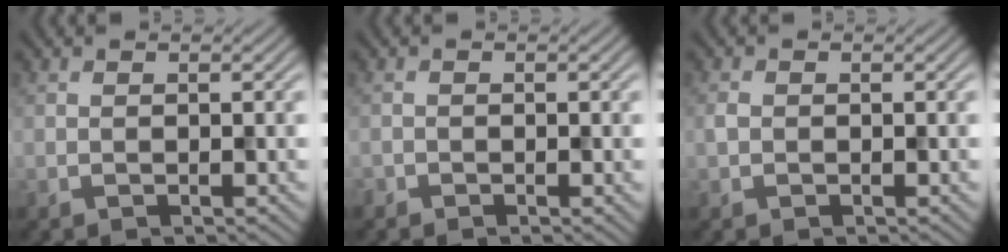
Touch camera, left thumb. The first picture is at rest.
{"total": 0.7, "force": [-0.5, 0.5, 0.2], "torque": [-0.002, -0.003, -0.011]}
{"total": 0.9, "force": [-0.1, 0.8, 0.5], "torque": [-0.011, -0.001, -0.005]}